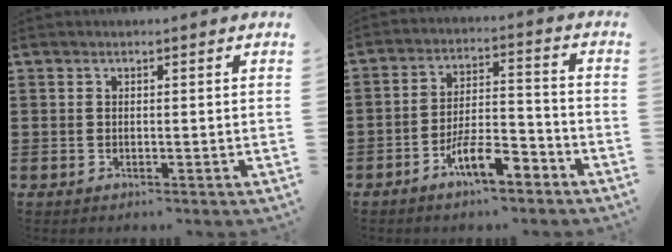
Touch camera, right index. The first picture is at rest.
{"total": 8.1, "force": [-5.4, 2.2, 5.6], "torque": [-0.106, 0.007, -0.098]}